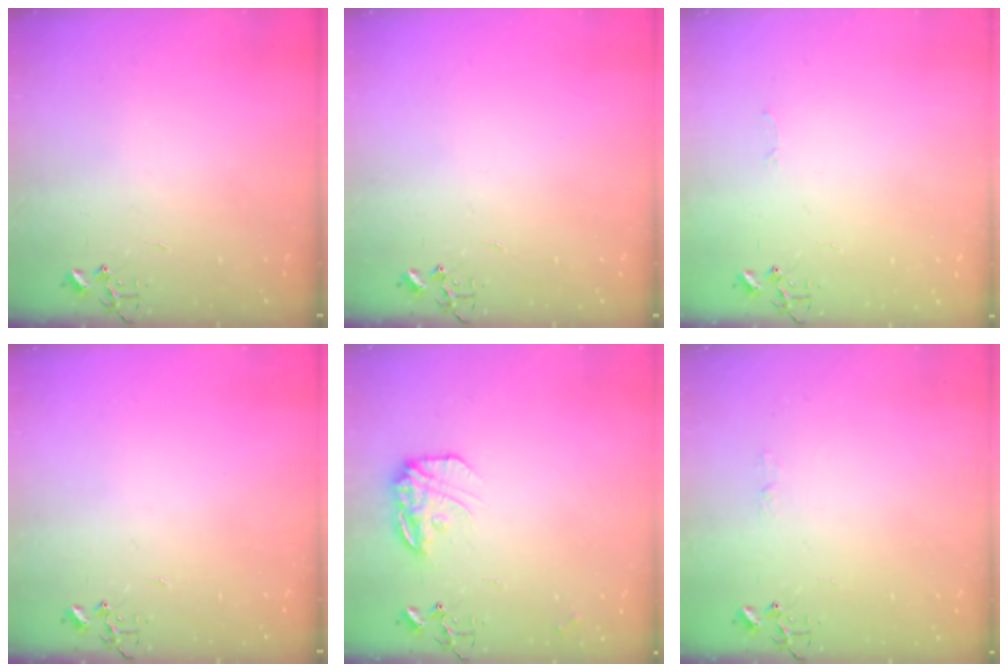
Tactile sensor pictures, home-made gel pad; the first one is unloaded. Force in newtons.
{"total": 0.0}
{"total": 2.5, "press": 2.5, "slide": 0.4}
{"total": 0.0}
{"total": 13.7, "press": 13.7, "slide": 0.9}
{"total": 3.6, "press": 3.6, "slide": 0.4}